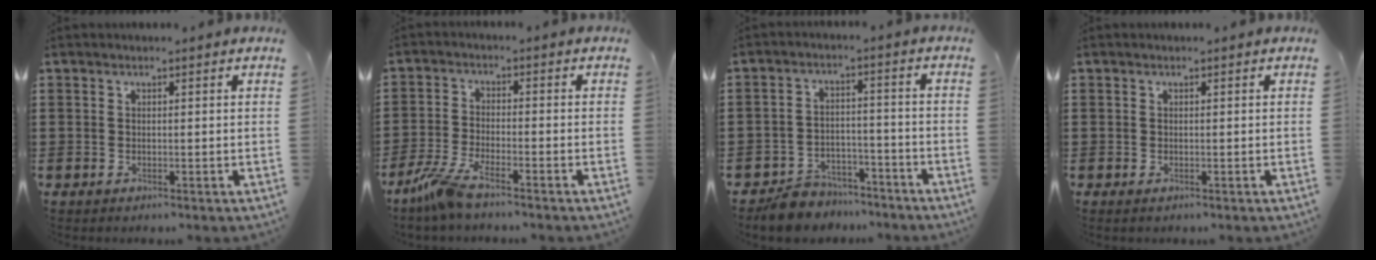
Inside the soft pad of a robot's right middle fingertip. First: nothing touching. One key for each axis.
{"total": 5.6, "fx": -4.2, "fy": 0.6, "fz": 3.5, "tx": -0.098, "ty": -0.018, "tz": -0.087}
{"total": 5.5, "fx": -5.3, "fy": 1.5, "fz": 0.3, "tx": -0.005, "ty": 0.021, "tz": -0.106}
{"total": 0.0}